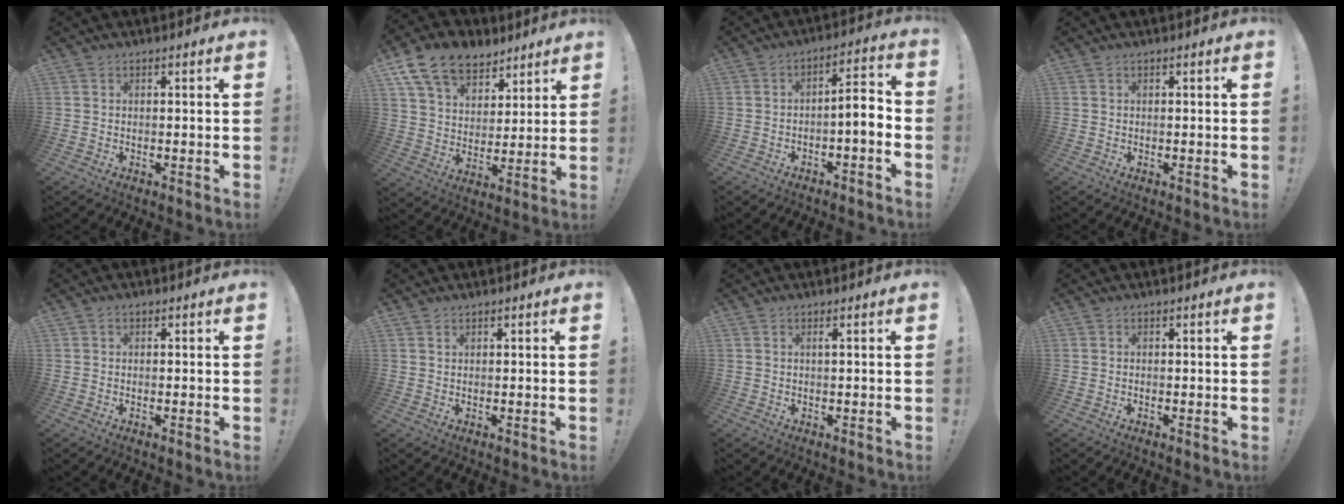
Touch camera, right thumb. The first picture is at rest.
{"total": 15.3, "force": [9.9, 9.7, 6.4], "torque": [-0.108, -0.063, 0.189]}
{"total": 5.3, "force": [-2.6, 0.8, 4.6], "torque": [-0.069, 0.002, -0.048]}
{"total": 0.0}
{"total": 0.5, "force": [0.2, 0.3, 0.4], "torque": [0.000, -0.001, 0.001]}
{"total": 0.8, "force": [0.8, 0.2, 0.1], "torque": [0.005, -0.004, 0.014]}
{"total": 0.9, "force": [0.3, -0.2, 0.8], "torque": [-0.009, -0.003, 0.001]}
{"total": 0.0}